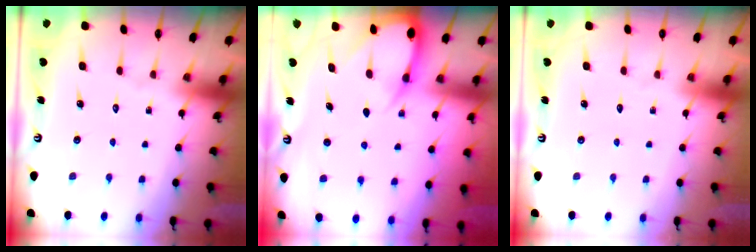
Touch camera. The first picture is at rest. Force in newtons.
{"total": 6.0, "press": 5.9, "slide": 0.6}
{"total": 0.0}